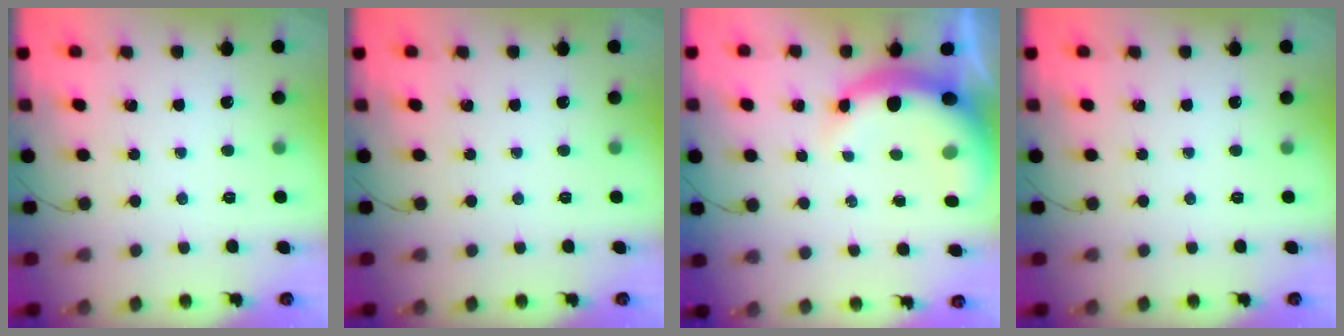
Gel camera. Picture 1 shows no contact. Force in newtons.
{"total": 0.0}
{"total": 8.0, "press": 7.7, "slide": 1.9}
{"total": 0.0}